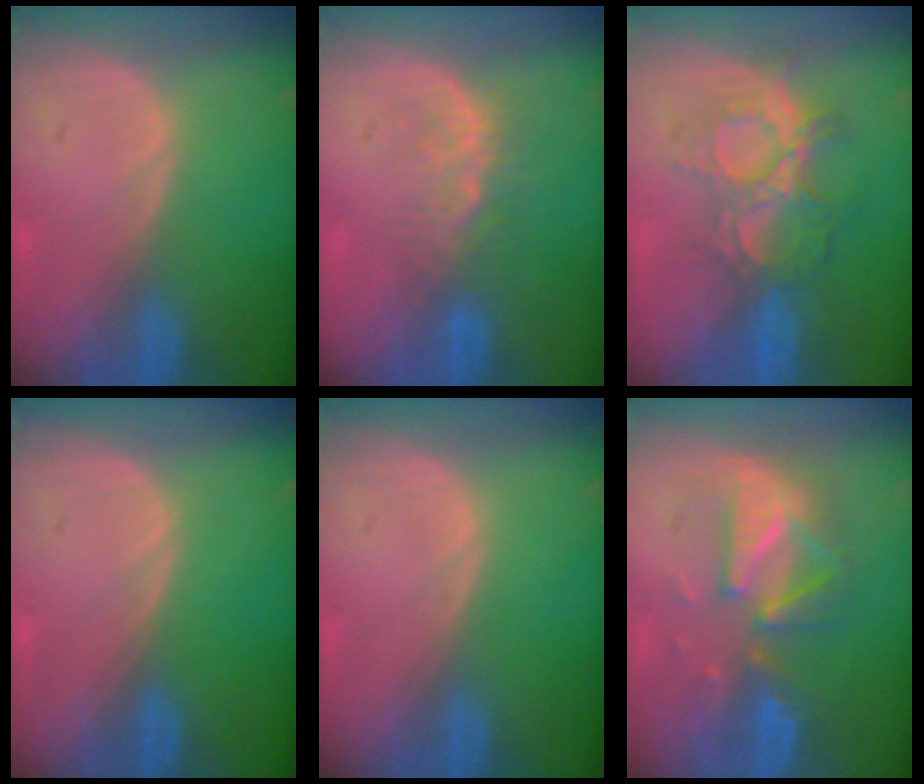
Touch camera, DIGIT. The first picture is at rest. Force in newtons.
{"total": 4.4, "press": 4.0, "slide": 1.9}
{"total": 8.7, "press": 8.0, "slide": 3.4}
{"total": 0.0}
{"total": 0.0}
{"total": 8.2, "press": 8.2, "slide": 0.7}